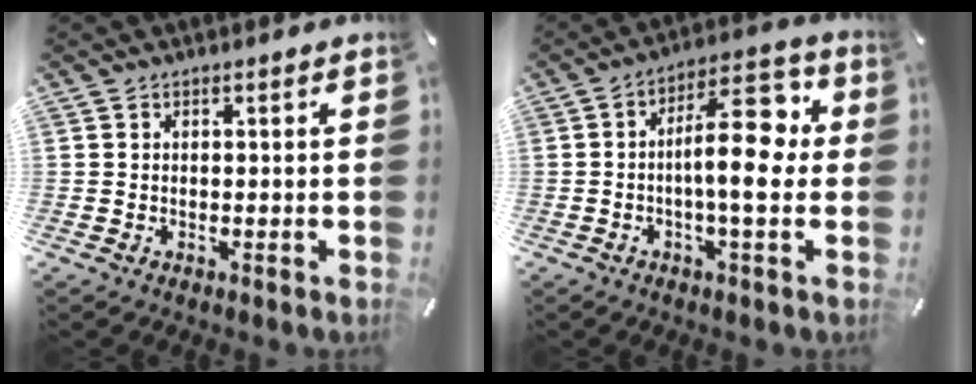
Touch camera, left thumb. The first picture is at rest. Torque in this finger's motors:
{"motor_torque": [0.42, 0.41, 0.72, 0.49, 0.16]}